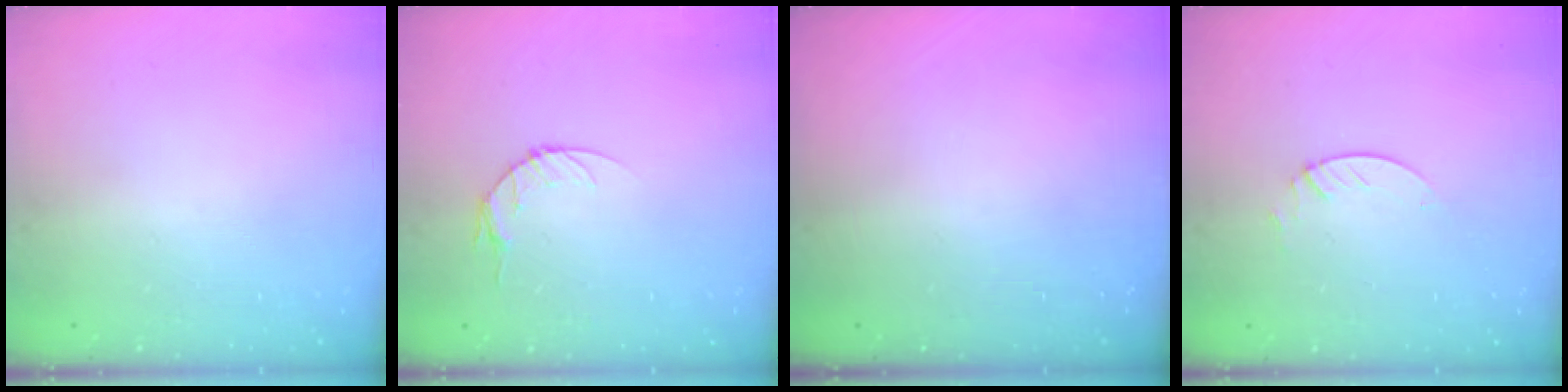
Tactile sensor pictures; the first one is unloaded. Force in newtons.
{"total": 4.6, "press": 4.6, "slide": 0.6}
{"total": 0.0}
{"total": 2.1, "press": 2.1, "slide": 0.2}